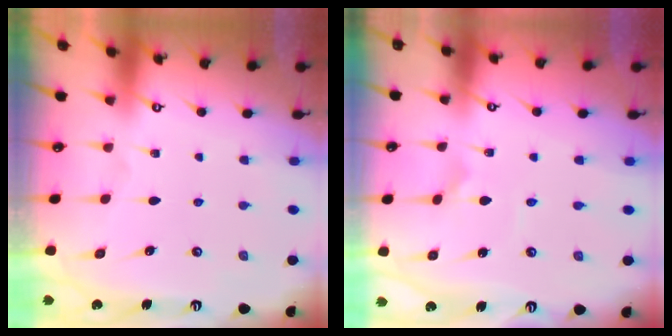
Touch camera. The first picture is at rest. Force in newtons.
{"total": 2.1, "press": 2.1, "slide": 0.1}